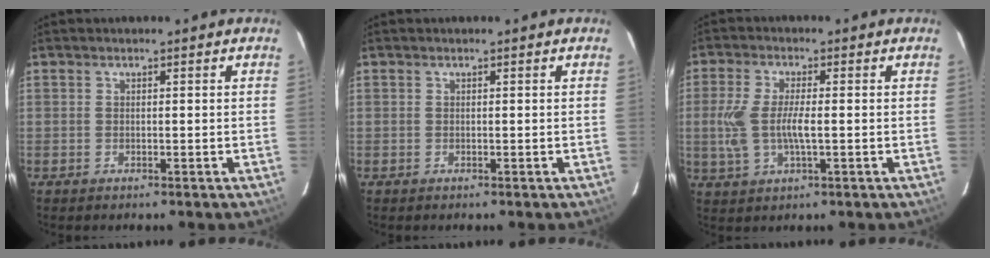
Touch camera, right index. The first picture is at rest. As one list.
[{"total": 0.0}, {"total": 8.0, "force": [-0.7, 2.7, 7.5], "torque": [-0.160, -0.004, -0.011]}]